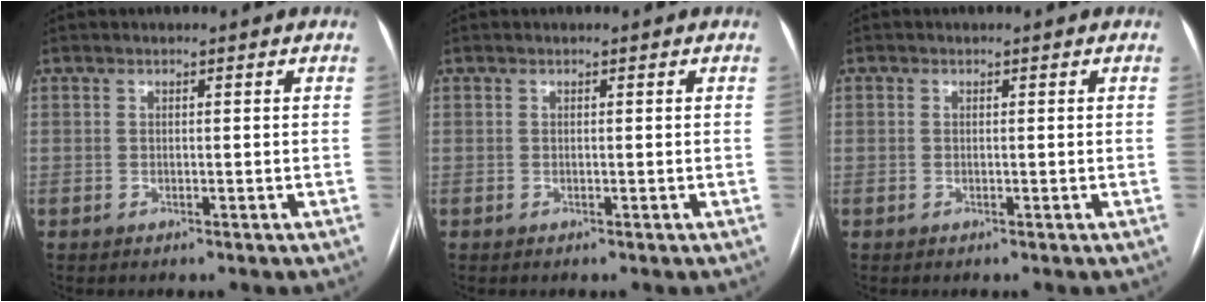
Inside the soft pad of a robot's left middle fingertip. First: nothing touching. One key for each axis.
{"total": 0.0}
{"total": 0.0}